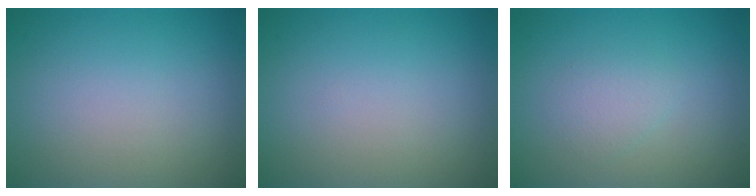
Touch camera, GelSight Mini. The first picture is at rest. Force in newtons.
{"total": 0.0}
{"total": 1.5, "press": 1.5, "slide": 0.1}